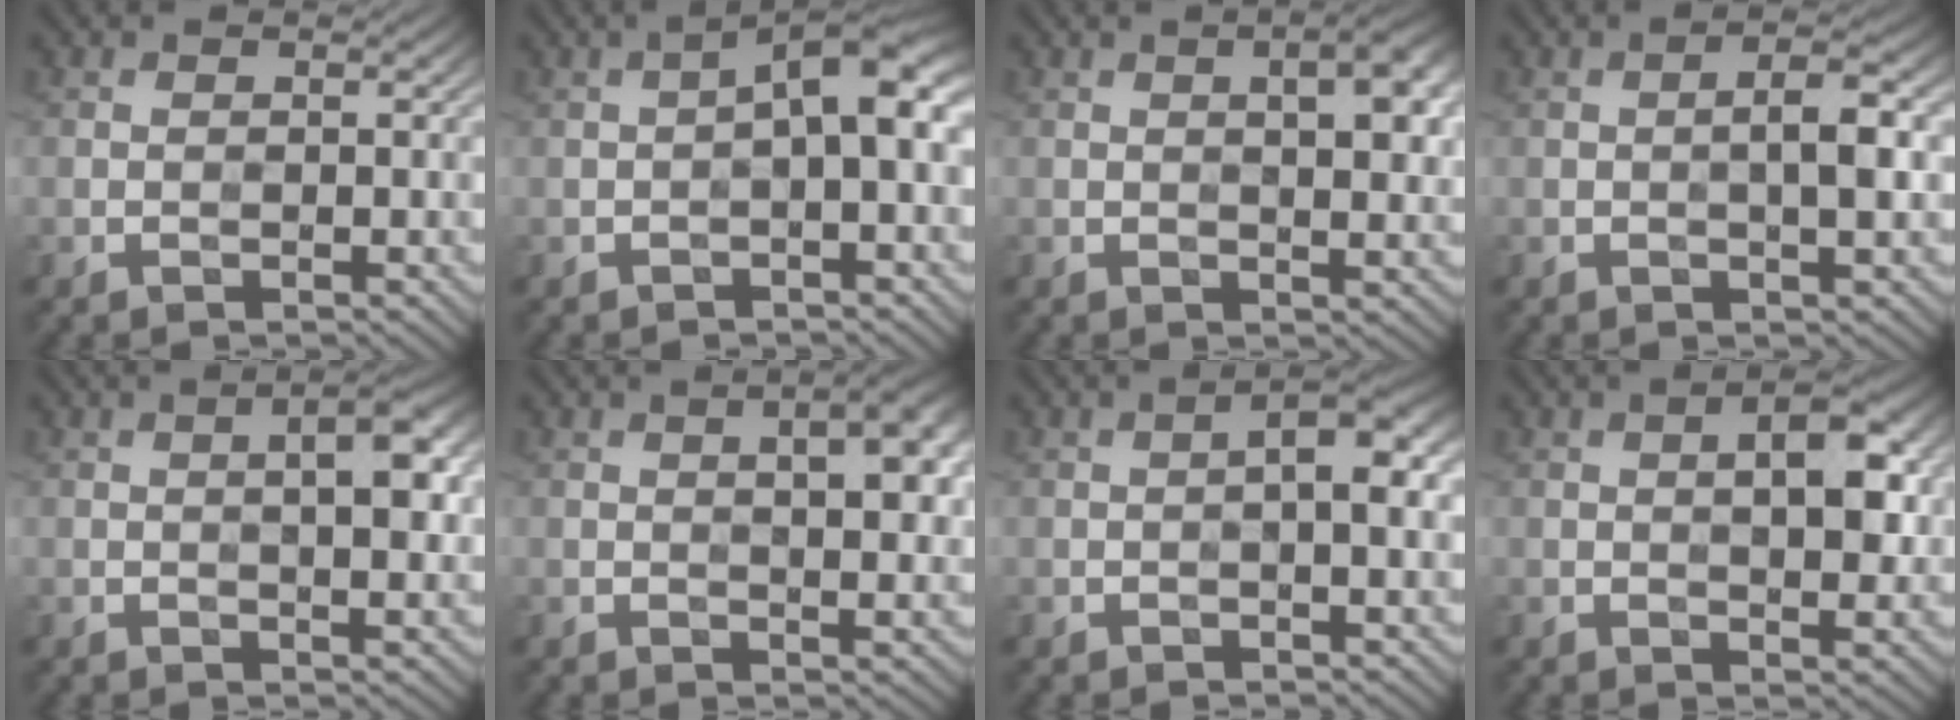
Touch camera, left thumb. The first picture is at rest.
{"total": 6.1, "force": [0.1, 1.8, 5.9], "torque": [-0.091, 0.021, -0.005]}
{"total": 6.2, "force": [1.4, 2.0, 5.7], "torque": [-0.077, 0.010, 0.019]}
{"total": 4.1, "force": [0.0, 0.8, 4.0], "torque": [-0.069, 0.009, -0.004]}
{"total": 5.5, "force": [0.9, 1.5, 5.2], "torque": [-0.076, 0.008, 0.012]}
{"total": 7.2, "force": [1.8, 2.5, 6.6], "torque": [-0.082, 0.013, 0.020]}
{"total": 5.1, "force": [0.5, 1.5, 4.9], "torque": [-0.078, 0.011, 0.003]}
{"total": 6.4, "force": [1.3, 2.4, 5.8], "torque": [-0.086, 0.007, 0.018]}